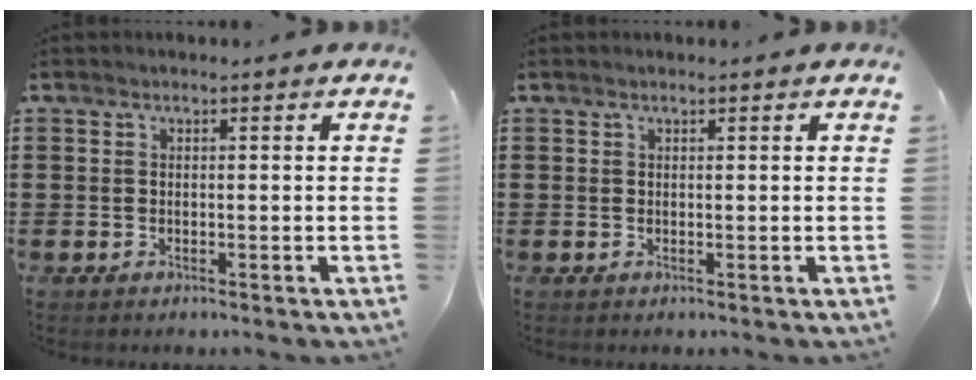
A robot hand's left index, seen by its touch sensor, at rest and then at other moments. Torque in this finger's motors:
{"motor_torque": [0.14, 0.01, 0.00, 0.02]}